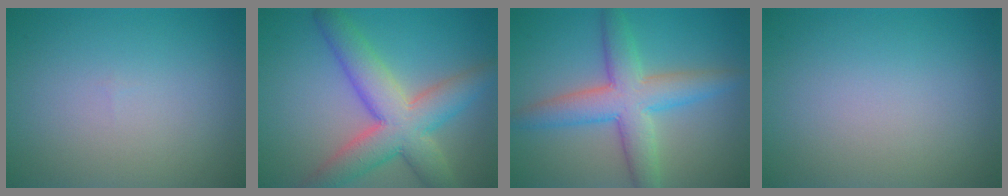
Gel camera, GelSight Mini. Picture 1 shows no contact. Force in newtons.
{"total": 8.2, "press": 8.1, "slide": 0.4}
{"total": 6.3, "press": 6.3, "slide": 0.4}
{"total": 0.0}